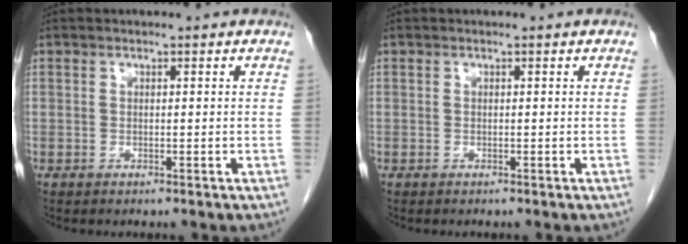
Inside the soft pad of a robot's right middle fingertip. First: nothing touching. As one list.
[{"total": 0.0}]